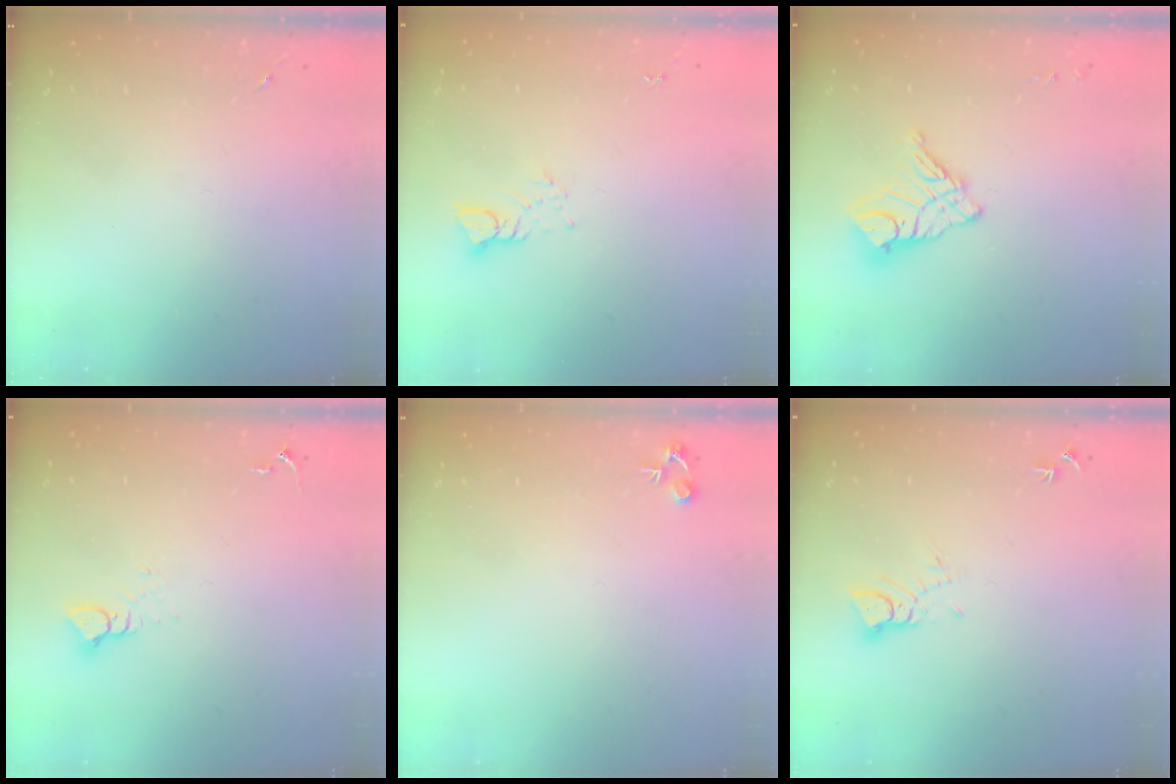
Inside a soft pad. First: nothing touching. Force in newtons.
{"total": 3.8, "press": 3.8, "slide": 0.3}
{"total": 12.6, "press": 12.6, "slide": 1.2}
{"total": 3.9, "press": 3.9, "slide": 0.4}
{"total": 4.7, "press": 4.7, "slide": 0.2}
{"total": 3.8, "press": 3.8, "slide": 0.2}